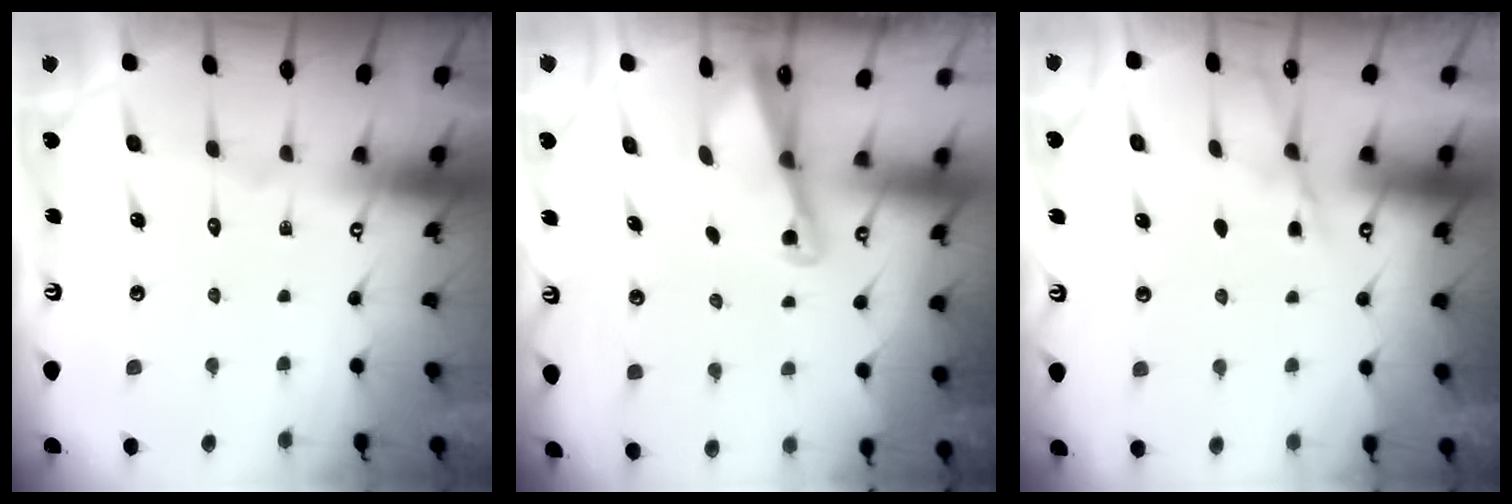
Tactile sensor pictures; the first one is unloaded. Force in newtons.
{"total": 2.2, "press": 2.2, "slide": 0.3}
{"total": 4.0, "press": 3.9, "slide": 0.6}